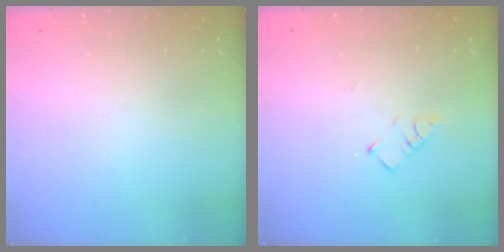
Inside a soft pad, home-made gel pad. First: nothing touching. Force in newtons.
{"total": 2.9, "press": 2.9, "slide": 0.0}